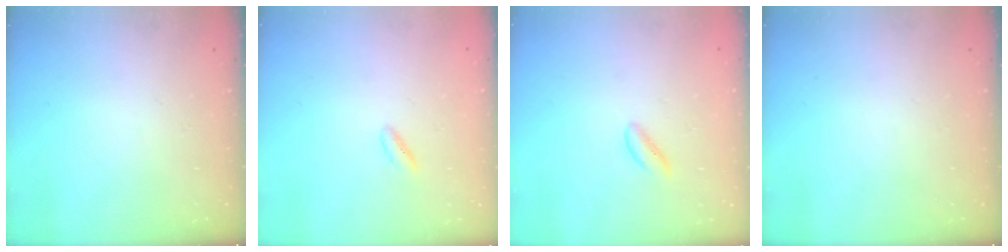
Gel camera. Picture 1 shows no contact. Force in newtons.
{"total": 1.7, "press": 1.4, "slide": 0.9}
{"total": 1.3, "press": 1.2, "slide": 0.5}
{"total": 0.0}